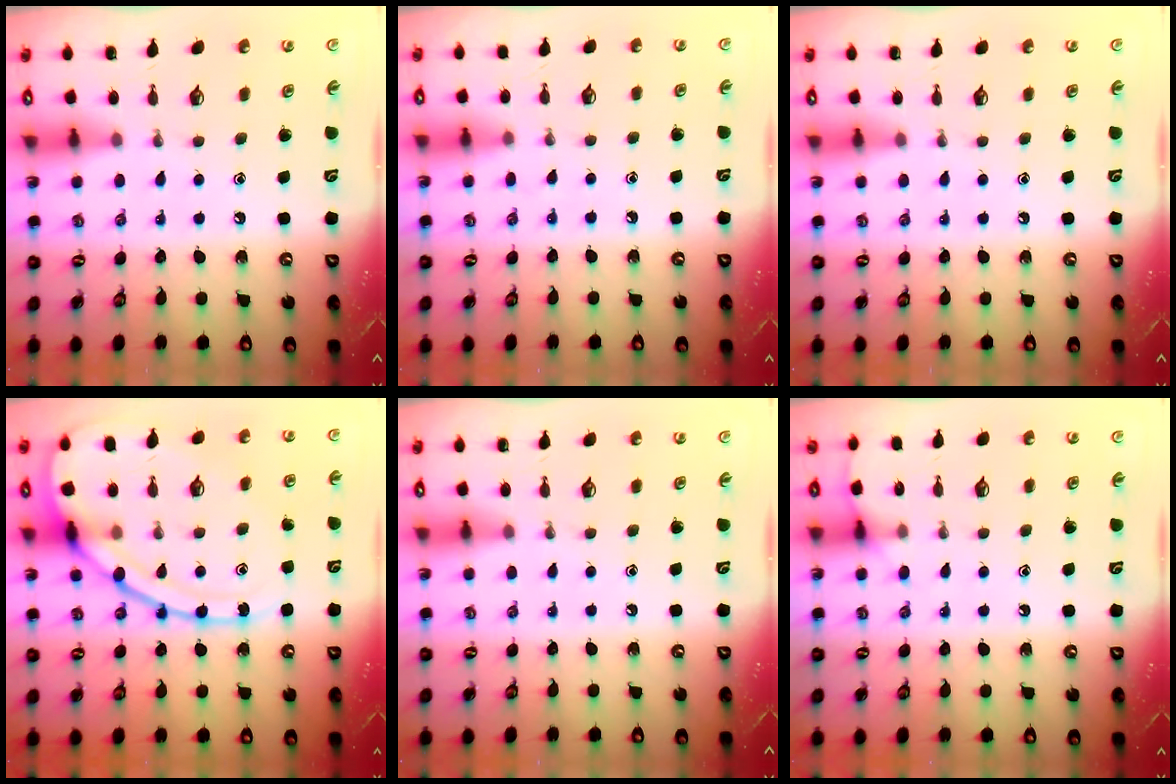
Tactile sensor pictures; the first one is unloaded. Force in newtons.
{"total": 5.6, "press": 5.6, "slide": 0.9}
{"total": 0.0}
{"total": 17.2, "press": 17.1, "slide": 1.8}
{"total": 0.0}
{"total": 6.6, "press": 6.6, "slide": 0.7}